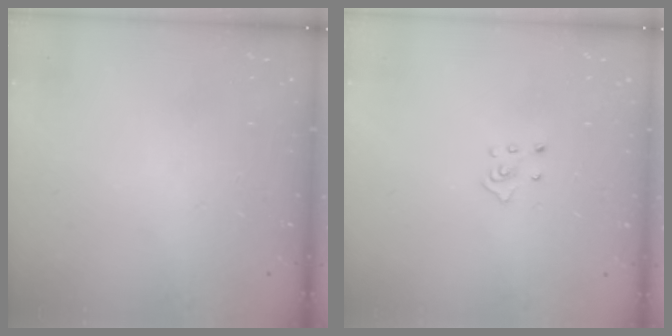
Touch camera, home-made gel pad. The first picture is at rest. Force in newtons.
{"total": 3.7, "press": 3.6, "slide": 0.4}